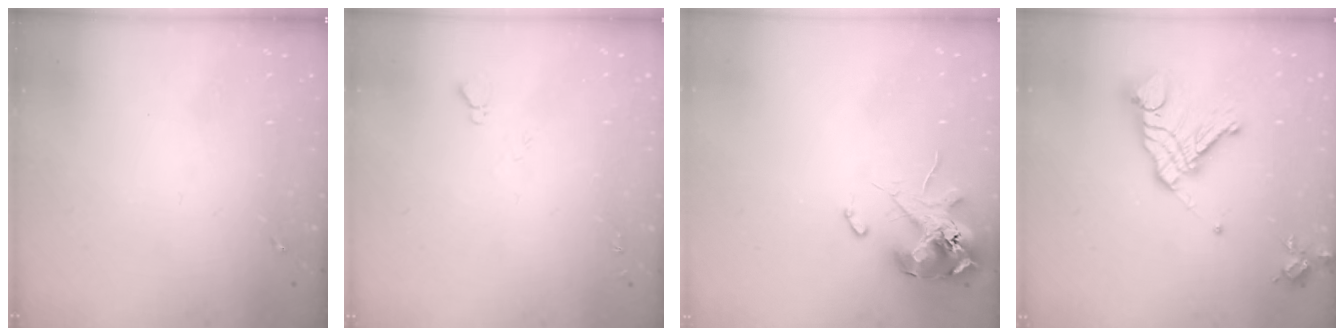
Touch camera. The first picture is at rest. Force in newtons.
{"total": 4.9, "press": 4.9, "slide": 0.6}
{"total": 12.4, "press": 12.3, "slide": 1.8}
{"total": 17.6, "press": 17.5, "slide": 1.9}